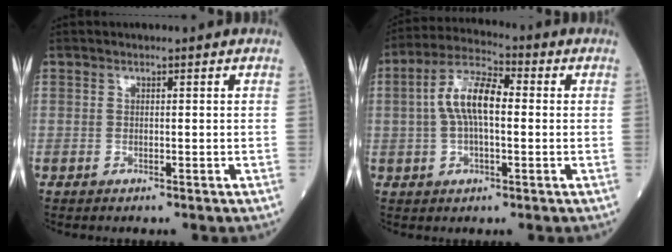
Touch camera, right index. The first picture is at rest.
{"total": 8.8, "force": [0.6, 3.2, 8.1], "torque": [-0.168, 0.024, 0.004]}